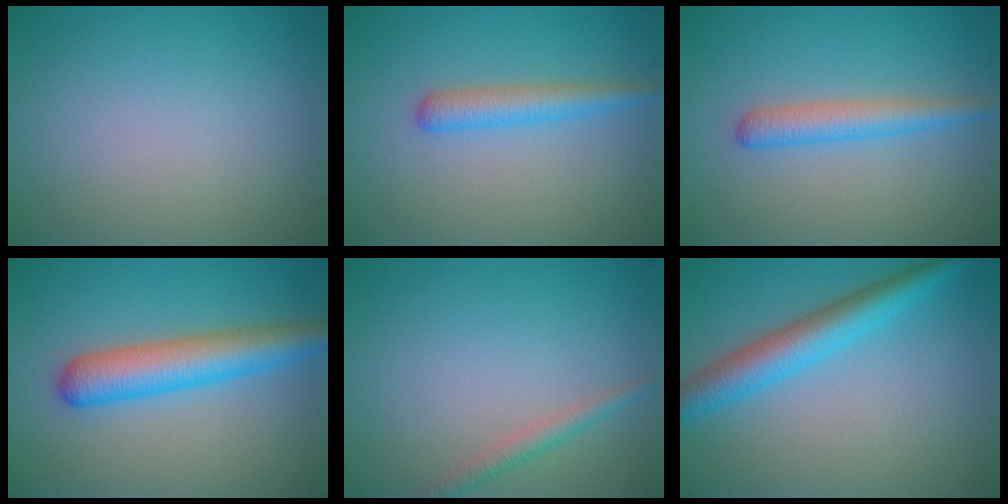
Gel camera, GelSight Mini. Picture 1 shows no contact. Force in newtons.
{"total": 2.5, "press": 2.5, "slide": 0.1}
{"total": 2.8, "press": 2.8, "slide": 0.1}
{"total": 5.5, "press": 5.5, "slide": 0.2}
{"total": 1.6, "press": 1.6, "slide": 0.1}
{"total": 5.0, "press": 5.0, "slide": 0.1}